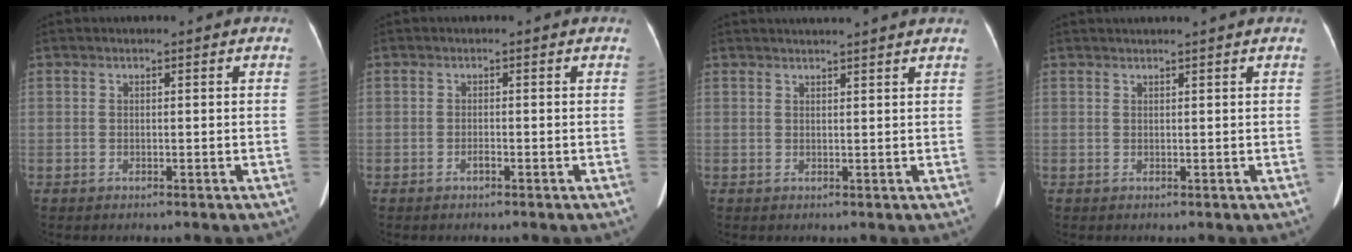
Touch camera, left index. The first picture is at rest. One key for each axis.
{"total": 0.5, "fx": -0.4, "fy": 0.1, "fz": 0.4, "tx": -0.006, "ty": 0.000, "tz": -0.007}
{"total": 6.7, "fx": 6.2, "fy": -0.7, "fz": 2.5, "tx": -0.029, "ty": 0.024, "tz": 0.065}
{"total": 3.2, "fx": 2.8, "fy": -0.8, "fz": 1.3, "tx": -0.014, "ty": 0.020, "tz": 0.039}